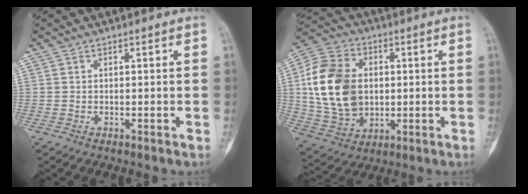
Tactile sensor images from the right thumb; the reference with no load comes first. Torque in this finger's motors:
{"motor_torque": [-0.75, 1.82, 1.88, 0.11, 0.17]}